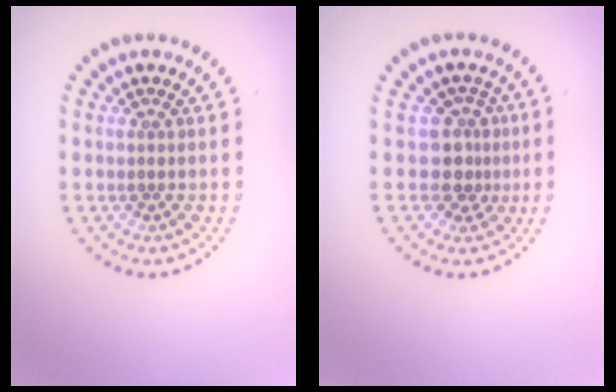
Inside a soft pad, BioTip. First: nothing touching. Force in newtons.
{"total": 2.6, "press": 2.0, "slide": 1.7}